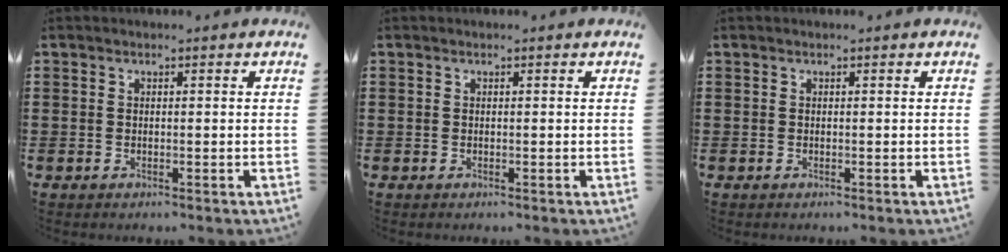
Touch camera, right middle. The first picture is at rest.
{"total": 0.0}
{"total": 0.0}